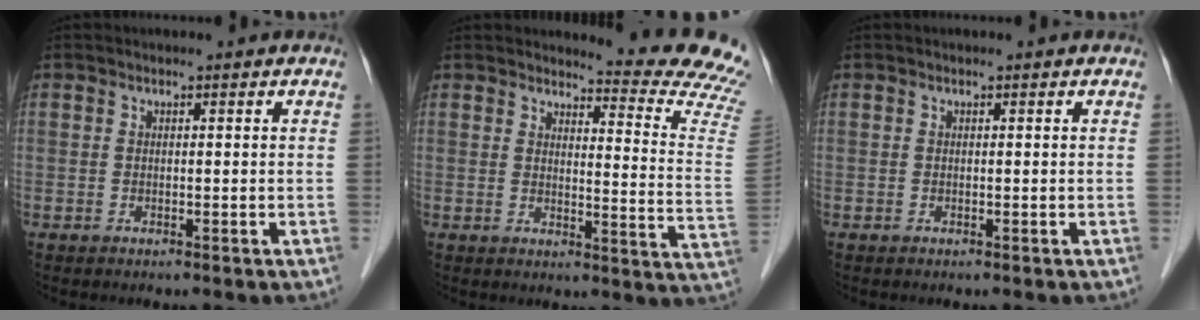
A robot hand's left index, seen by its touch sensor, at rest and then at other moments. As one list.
[{"total": 13.8, "force": [13.4, -0.8, 3.0], "torque": [-0.028, -0.135, 0.125]}, {"total": 0.0}]